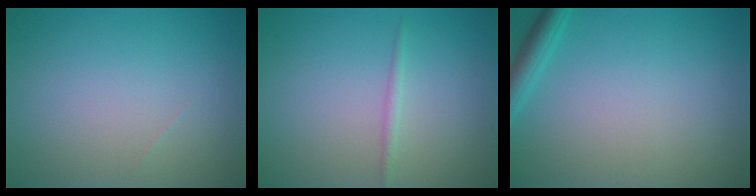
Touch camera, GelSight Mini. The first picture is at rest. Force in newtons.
{"total": 0.8, "press": 0.8, "slide": 0.1}
{"total": 2.1, "press": 2.1, "slide": 0.1}